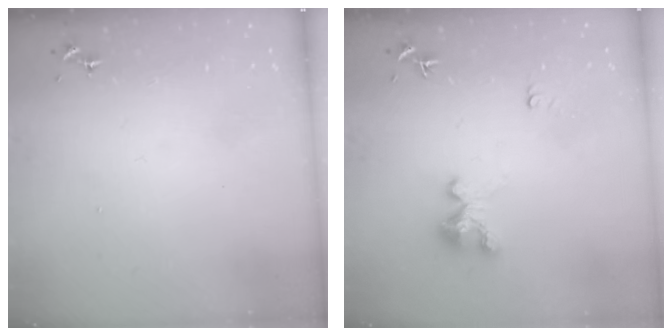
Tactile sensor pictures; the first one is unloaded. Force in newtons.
{"total": 5.8, "press": 5.8, "slide": 0.6}